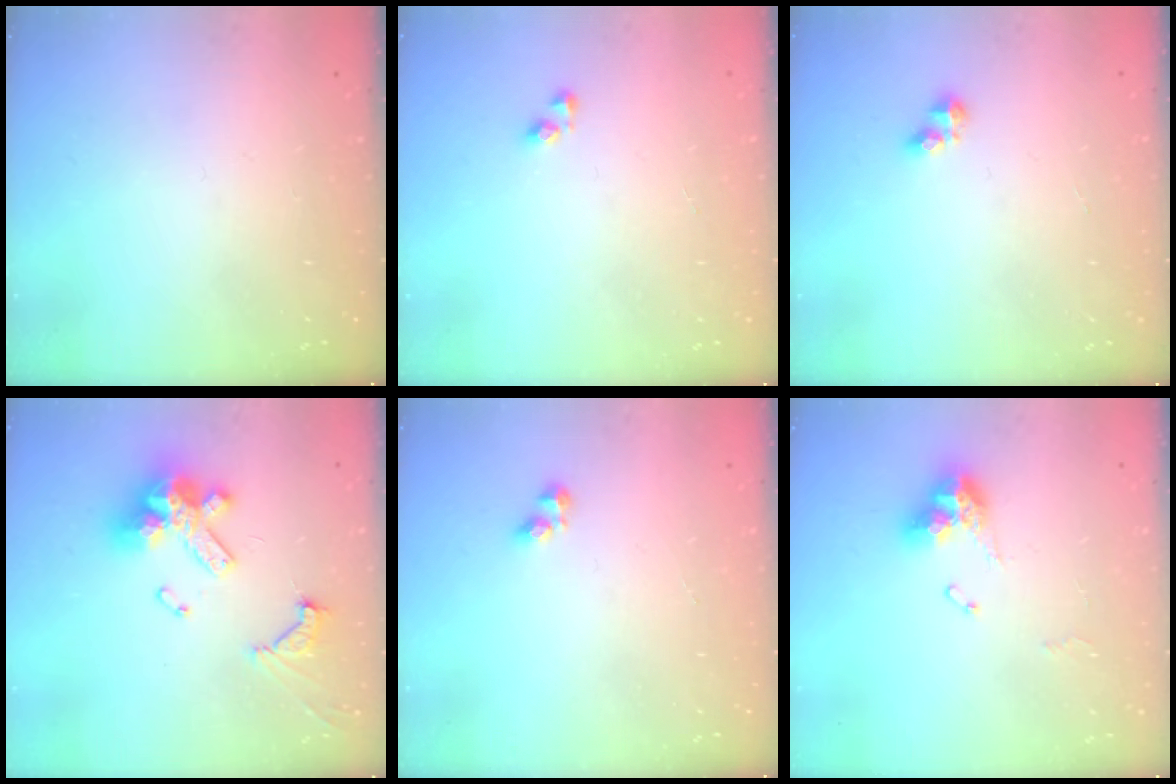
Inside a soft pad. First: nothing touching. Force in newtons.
{"total": 3.4, "press": 3.4, "slide": 0.5}
{"total": 3.6, "press": 3.6, "slide": 0.3}
{"total": 15.5, "press": 15.4, "slide": 1.8}
{"total": 3.1, "press": 3.0, "slide": 0.6}
{"total": 9.9, "press": 9.8, "slide": 1.2}